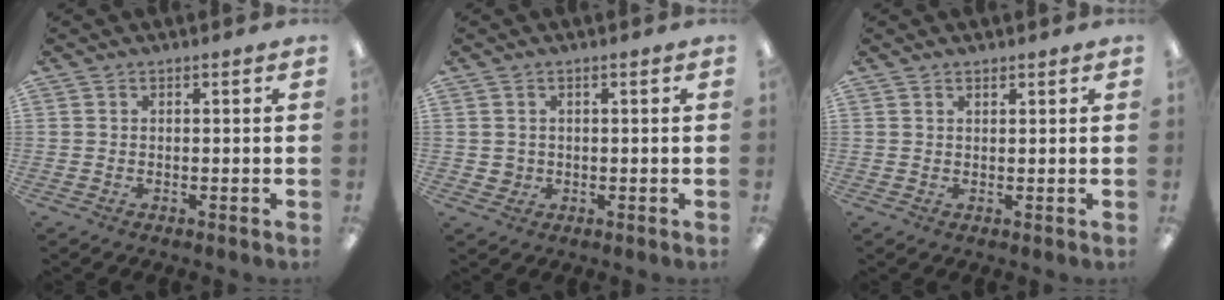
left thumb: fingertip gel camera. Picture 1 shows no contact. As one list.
[{"total": 2.0, "force": [0.5, 1.9, 0.4], "torque": [-0.010, 0.003, 0.007]}, {"total": 1.0, "force": [0.9, 0.4, 0.2], "torque": [-0.005, -0.001, 0.017]}]